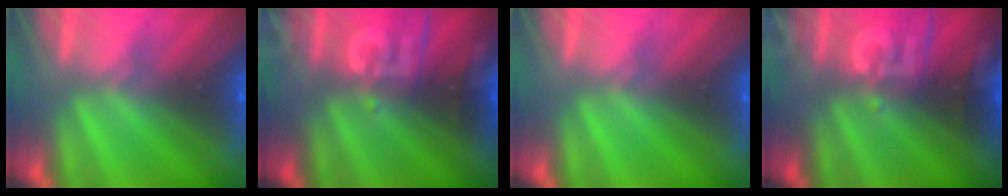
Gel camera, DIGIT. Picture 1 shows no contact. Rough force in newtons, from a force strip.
{"total": 2.9}
{"total": 0.0}
{"total": 2.9}